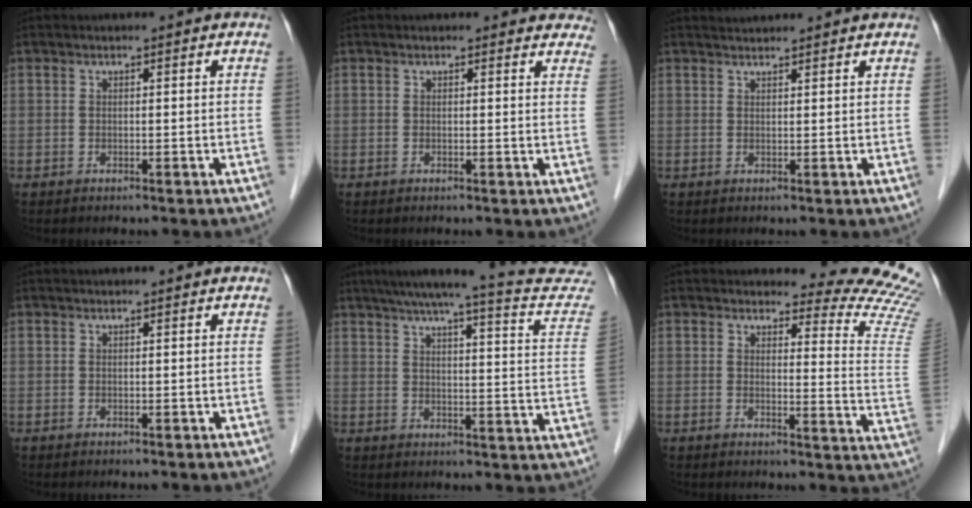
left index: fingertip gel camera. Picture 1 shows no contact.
{"total": 6.3, "force": [5.7, 2.2, 1.3], "torque": [0.013, -0.005, 0.035]}
{"total": 2.6, "force": [2.6, 0.1, 0.4], "torque": [-0.007, 0.024, 0.042]}
{"total": 1.7, "force": [1.6, 0.1, 0.5], "torque": [-0.009, 0.017, 0.020]}
{"total": 21.6, "force": [19.5, 0.9, 9.1], "torque": [-0.117, -0.042, 0.226]}
{"total": 12.8, "force": [12.8, -0.1, 1.0], "torque": [0.009, -0.134, 0.109]}